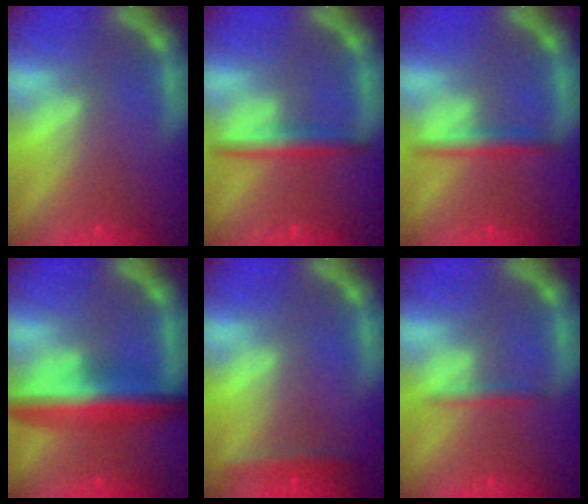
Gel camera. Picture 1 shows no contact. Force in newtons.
{"total": 3.0}
{"total": 2.4}
{"total": 7.5}
{"total": 1.9}
{"total": 1.4}